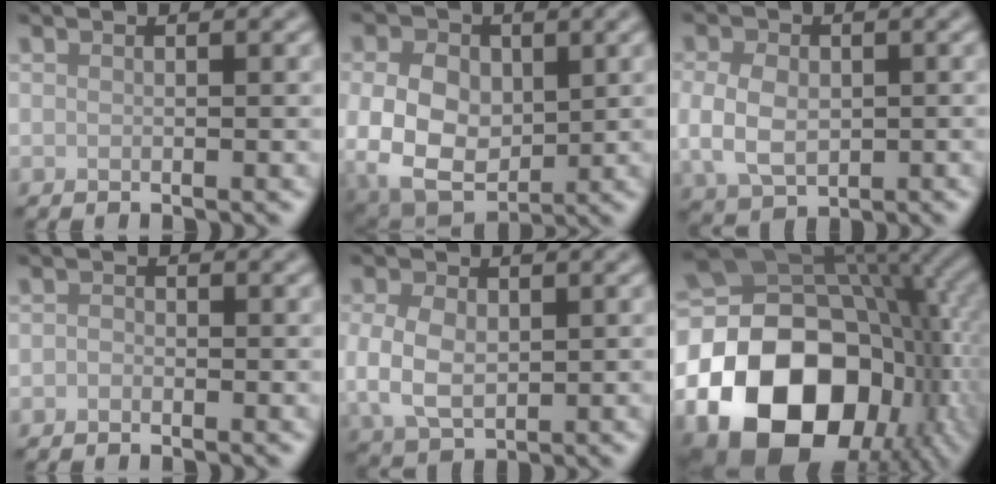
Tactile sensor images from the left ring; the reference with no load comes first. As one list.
[{"total": 8.3, "force": [-0.3, 6.2, 5.5], "torque": [-0.118, -0.010, -0.005]}, {"total": 4.9, "force": [-0.3, 3.5, 3.4], "torque": [-0.068, -0.006, -0.005]}, {"total": 0.7, "force": [-0.4, 0.5, 0.2], "torque": [-0.004, -0.001, -0.010]}, {"total": 4.6, "force": [-0.1, 3.3, 3.3], "torque": [-0.071, -0.001, 0.002]}, {"total": 20.7, "force": [-5.4, 15.5, 12.6], "torque": [-0.235, -0.026, -0.078]}]